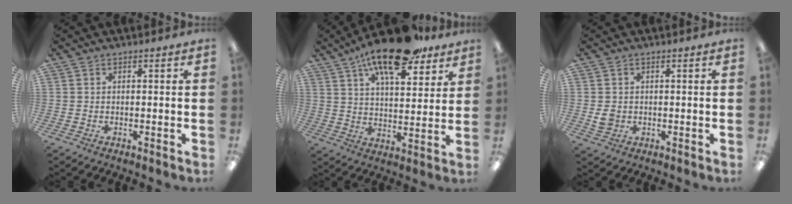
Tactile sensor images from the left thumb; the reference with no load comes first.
{"total": 17.0, "force": [12.1, 6.0, 10.2], "torque": [-0.164, -0.059, 0.202]}
{"total": 2.9, "force": [0.3, 2.4, 1.6], "torque": [-0.016, -0.001, 0.002]}